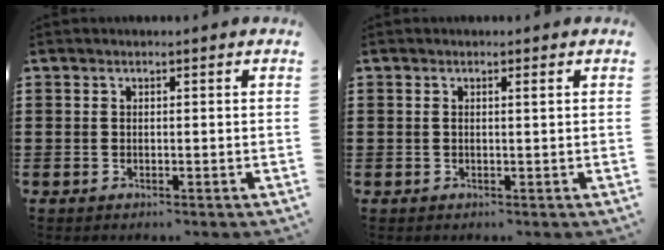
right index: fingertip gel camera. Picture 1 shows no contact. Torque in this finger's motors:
{"motor_torque": [-0.24, 0.30, 0.07, -0.01]}